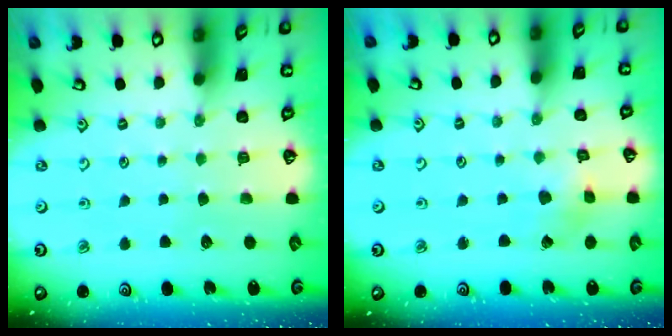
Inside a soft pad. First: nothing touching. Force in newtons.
{"total": 2.9, "press": 2.9, "slide": 0.2}